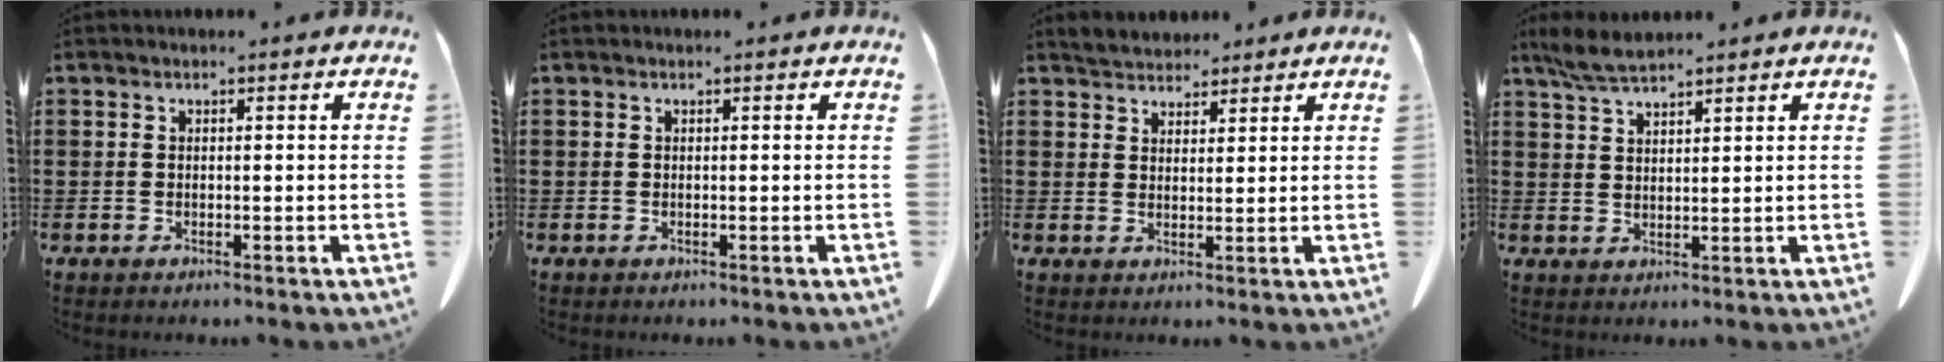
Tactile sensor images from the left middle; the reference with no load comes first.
{"total": 0.0}
{"total": 2.9, "force": [2.8, 0.8, 0.0], "torque": [-0.009, -0.002, 0.055]}
{"total": 3.9, "force": [3.3, 0.5, 1.9], "torque": [-0.048, -0.007, 0.064]}